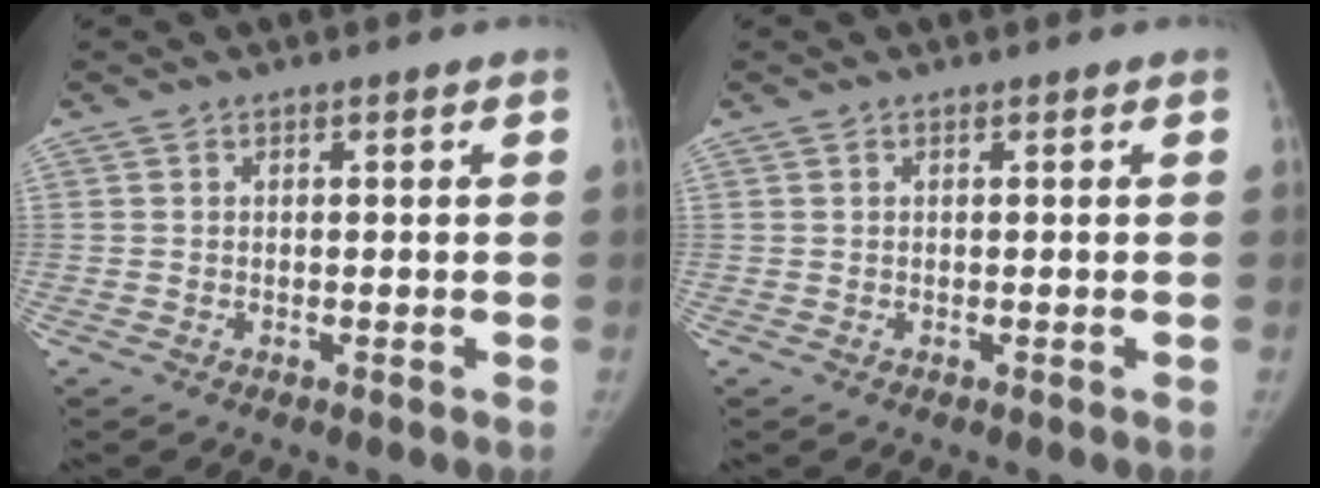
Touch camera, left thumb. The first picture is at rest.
{"total": 0.0}